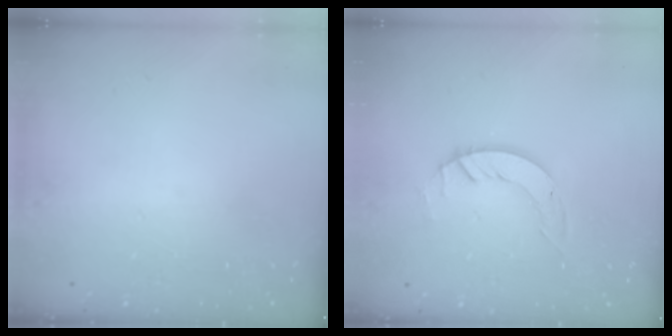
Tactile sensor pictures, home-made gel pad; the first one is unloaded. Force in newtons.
{"total": 4.1, "press": 4.1, "slide": 0.1}